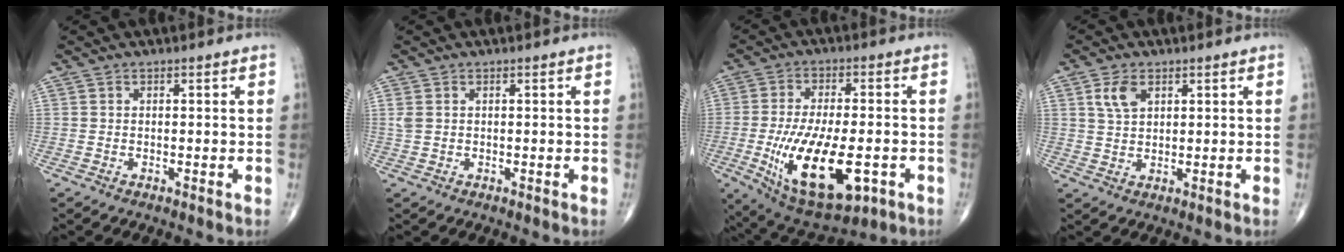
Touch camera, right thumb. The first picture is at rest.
{"total": 1.5, "force": [0.4, 1.0, 1.0], "torque": [-0.031, 0.006, 0.013]}
{"total": 19.0, "force": [-5.2, 8.3, 16.3], "torque": [-0.289, -0.004, -0.064]}
{"total": 4.6, "force": [2.1, 2.8, 3.0], "torque": [-0.050, -0.005, 0.043]}